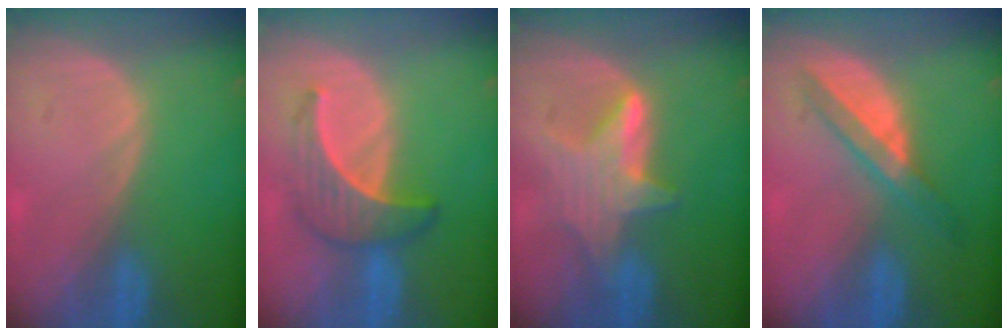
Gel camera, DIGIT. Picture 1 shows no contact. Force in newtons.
{"total": 6.6, "press": 6.1, "slide": 2.5}
{"total": 6.1, "press": 6.1, "slide": 0.1}
{"total": 6.0, "press": 5.3, "slide": 2.8}